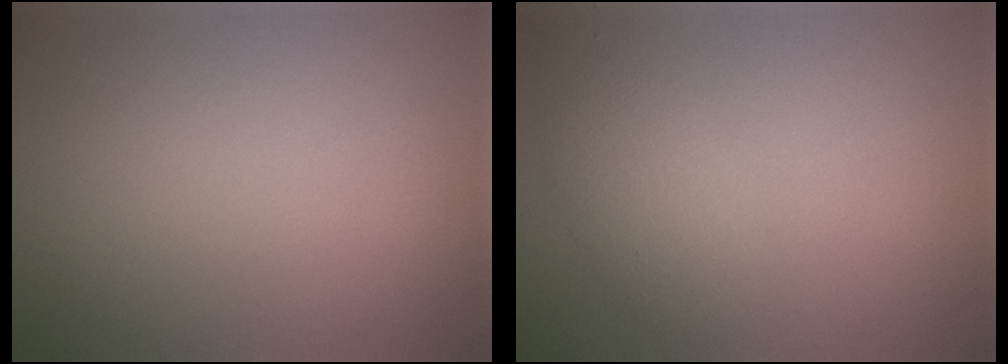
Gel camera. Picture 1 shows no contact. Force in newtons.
{"total": 2.6, "press": 2.6, "slide": 0.2}